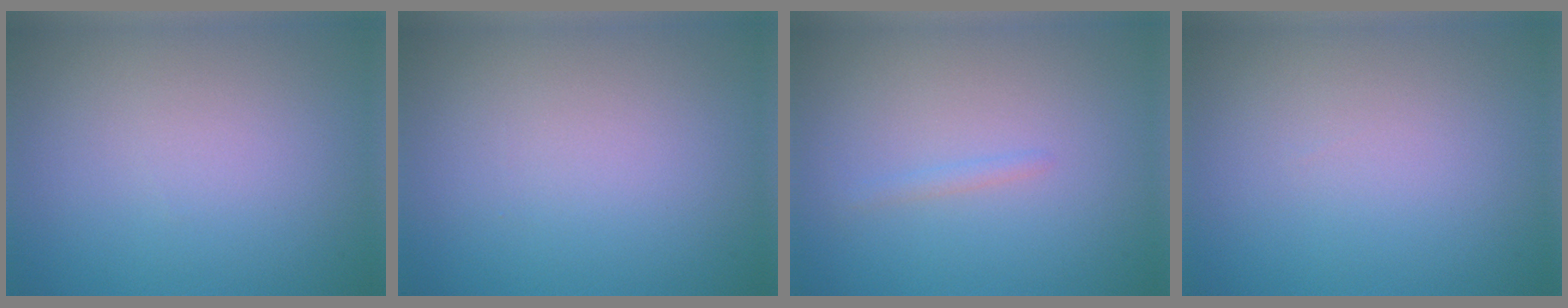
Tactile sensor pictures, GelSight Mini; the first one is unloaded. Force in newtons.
{"total": 0.0}
{"total": 0.7, "press": 0.7, "slide": 0.1}
{"total": 0.0}